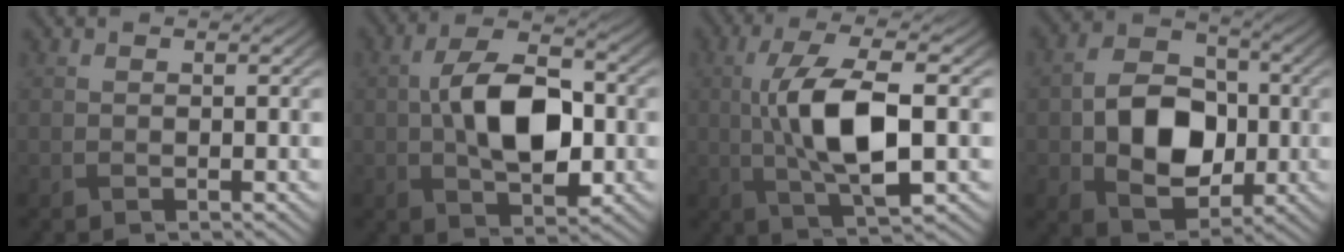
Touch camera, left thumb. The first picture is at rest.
{"total": 10.7, "force": [-0.4, 5.7, 9.0], "torque": [-0.169, 0.003, -0.010]}
{"total": 11.0, "force": [-0.2, 3.8, 10.3], "torque": [-0.203, 0.008, -0.006]}
{"total": 10.6, "force": [-1.2, 7.6, 7.3], "torque": [-0.144, -0.002, -0.024]}